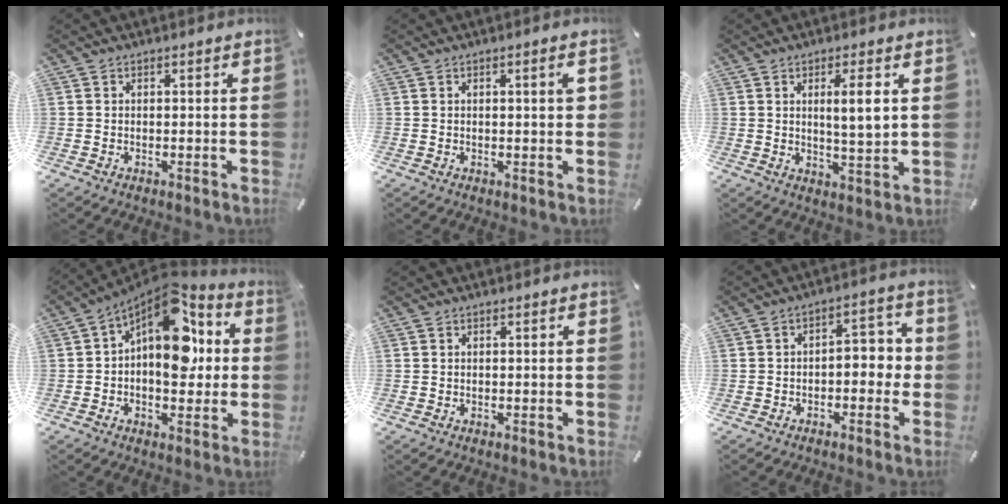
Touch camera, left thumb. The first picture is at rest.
{"total": 2.4, "force": [0.5, 0.6, 2.3], "torque": [-0.035, 0.001, 0.004]}
{"total": 6.9, "force": [2.0, 1.2, 6.5], "torque": [-0.113, -0.008, 0.028]}
{"total": 15.1, "force": [4.1, 9.4, 11.2], "torque": [-0.156, -0.041, 0.071]}
{"total": 0.0}
{"total": 5.7, "force": [-1.3, 3.5, 4.4], "torque": [-0.058, 0.003, -0.032]}